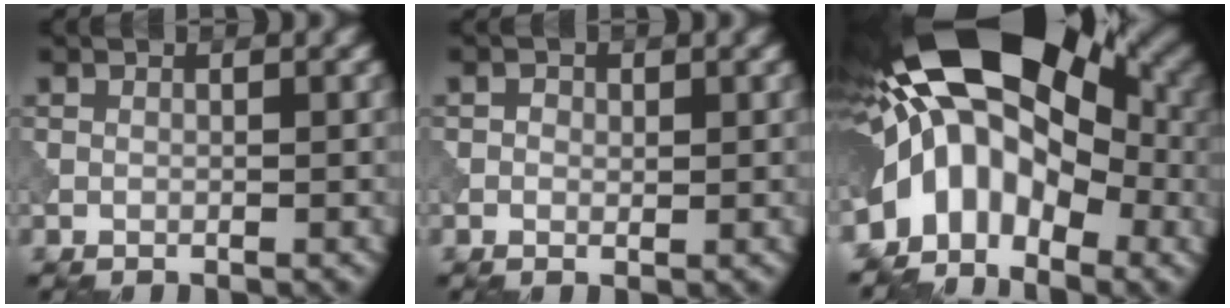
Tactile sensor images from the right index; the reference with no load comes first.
{"total": 0.7, "force": [0.1, 0.6, 0.4], "torque": [-0.004, -0.002, 0.000]}
{"total": 14.5, "force": [-1.0, 8.9, 11.3], "torque": [-0.174, 0.029, -0.033]}